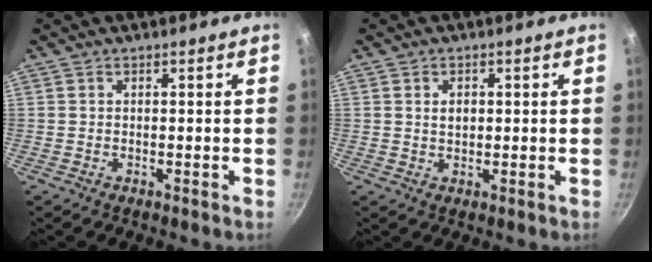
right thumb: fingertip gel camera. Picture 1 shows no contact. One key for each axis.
{"total": 2.5, "fx": 0.6, "fy": 1.8, "fz": 1.7, "tx": -0.020, "ty": 0.001, "tz": 0.013}